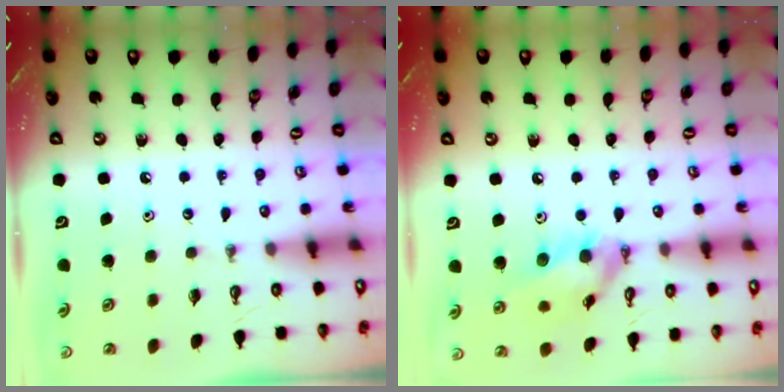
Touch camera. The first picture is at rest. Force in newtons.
{"total": 13.1, "press": 13.0, "slide": 1.7}